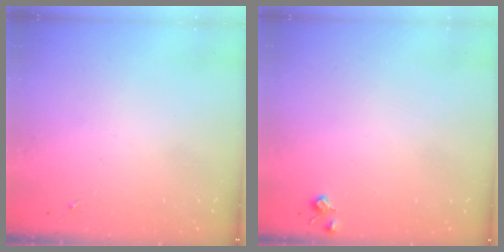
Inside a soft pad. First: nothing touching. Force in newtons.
{"total": 5.7, "press": 5.6, "slide": 0.9}